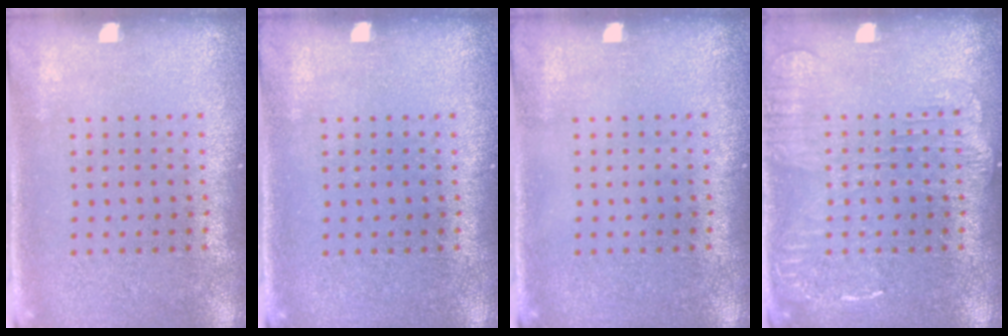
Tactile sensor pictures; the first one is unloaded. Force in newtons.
{"total": 0.0}
{"total": 0.0}
{"total": 2.2, "press": 2.2, "slide": 0.3}